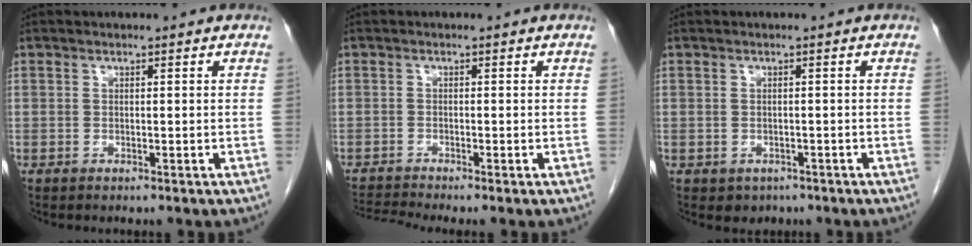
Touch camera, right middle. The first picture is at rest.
{"total": 3.1, "force": [-2.7, -1.4, 0.5], "torque": [-0.021, -0.012, -0.055]}
{"total": 2.1, "force": [-1.1, 1.6, 0.5], "torque": [-0.008, 0.003, -0.008]}